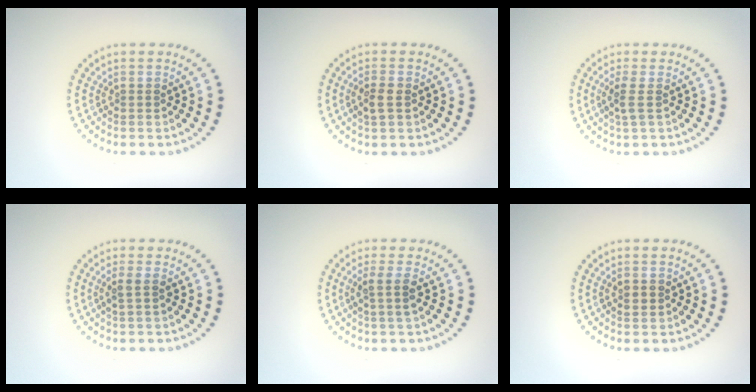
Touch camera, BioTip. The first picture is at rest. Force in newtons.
{"total": 1.8, "press": 1.7, "slide": 0.6}
{"total": 1.4, "press": 1.2, "slide": 0.8}
{"total": 1.5, "press": 1.2, "slide": 0.8}
{"total": 1.9, "press": 1.5, "slide": 1.1}
{"total": 1.1, "press": 1.1, "slide": 0.1}